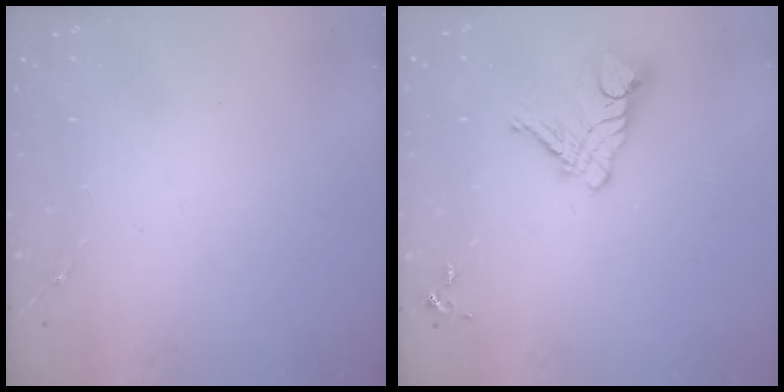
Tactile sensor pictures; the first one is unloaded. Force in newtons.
{"total": 11.6, "press": 11.5, "slide": 1.1}